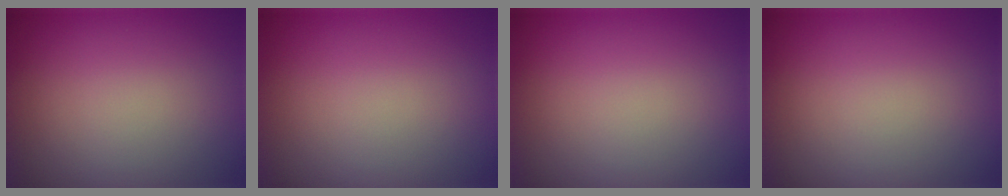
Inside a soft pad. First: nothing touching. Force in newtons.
{"total": 0.0}
{"total": 0.0}
{"total": 0.0}